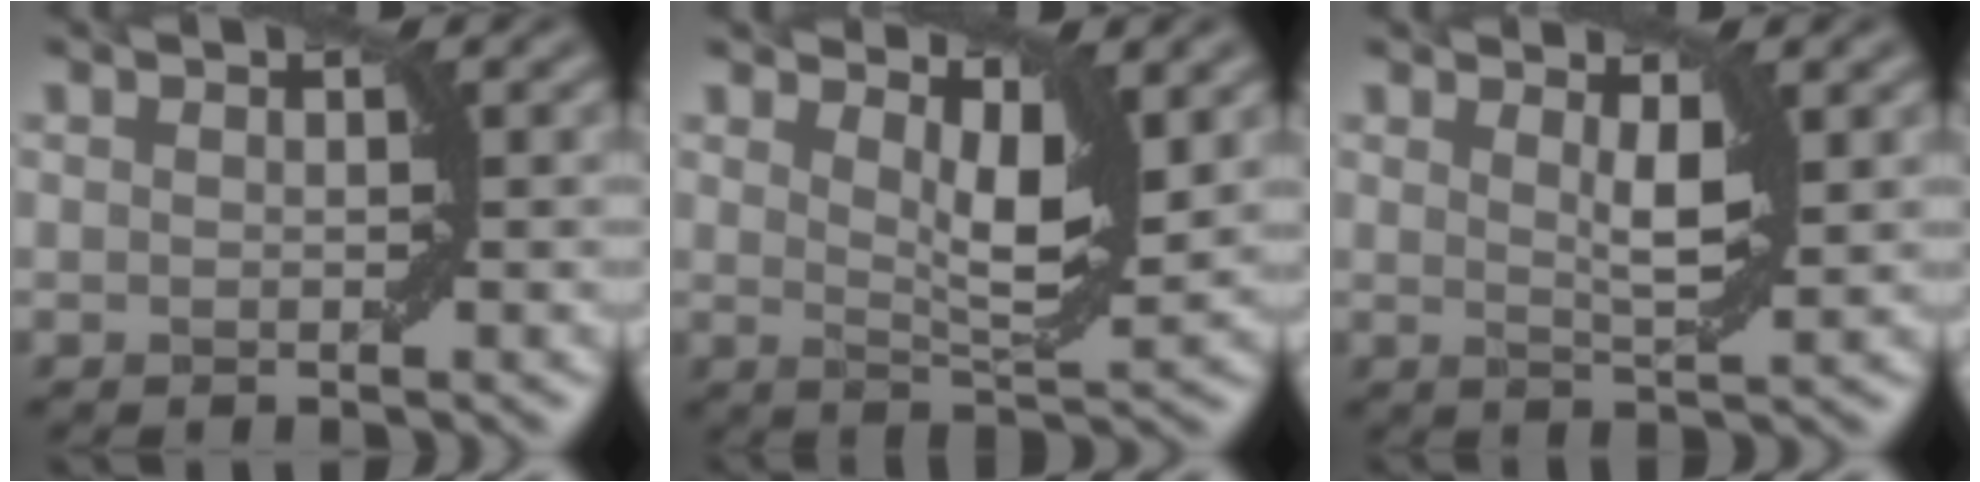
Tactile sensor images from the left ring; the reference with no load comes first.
{"total": 4.1, "force": [2.1, 1.1, 3.4], "torque": [-0.053, -0.010, 0.037]}
{"total": 2.3, "force": [1.1, 0.4, 2.0], "torque": [-0.028, -0.007, 0.020]}